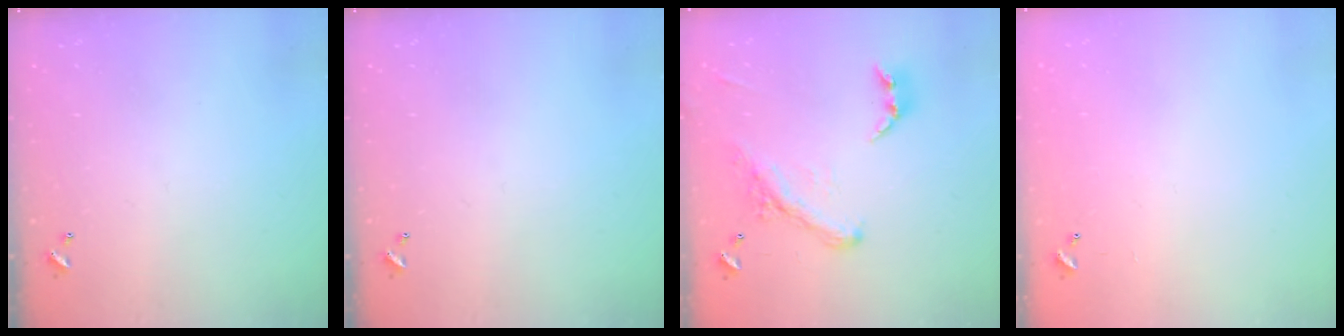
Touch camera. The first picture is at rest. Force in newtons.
{"total": 0.0}
{"total": 4.4, "press": 4.2, "slide": 1.3}
{"total": 8.0, "press": 8.0, "slide": 0.5}